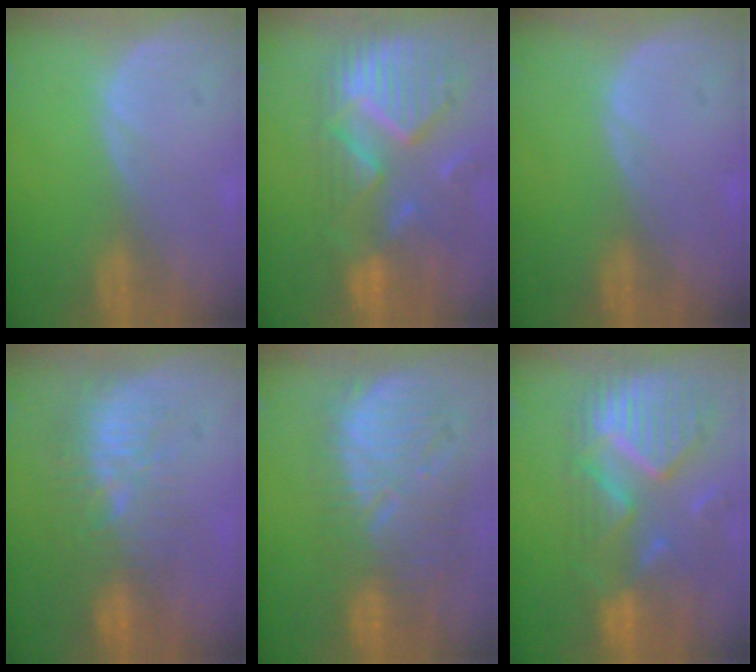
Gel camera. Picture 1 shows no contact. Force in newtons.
{"total": 12.0, "press": 10.4, "slide": 6.0}
{"total": 0.0}
{"total": 9.3, "press": 8.7, "slide": 3.4}
{"total": 12.0, "press": 11.3, "slide": 4.1}
{"total": 11.7, "press": 10.3, "slide": 5.6}